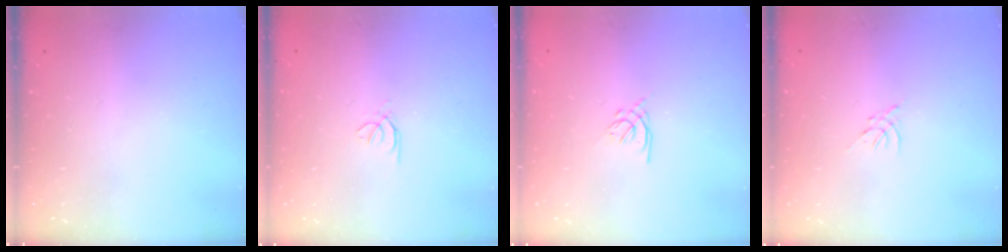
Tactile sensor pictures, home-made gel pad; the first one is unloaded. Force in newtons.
{"total": 0.5, "press": 0.4, "slide": 0.3}
{"total": 1.6, "press": 1.5, "slide": 0.5}
{"total": 0.0}